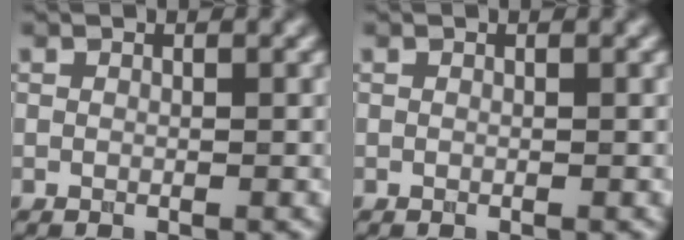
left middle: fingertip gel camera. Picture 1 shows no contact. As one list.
[{"total": 0.0}]